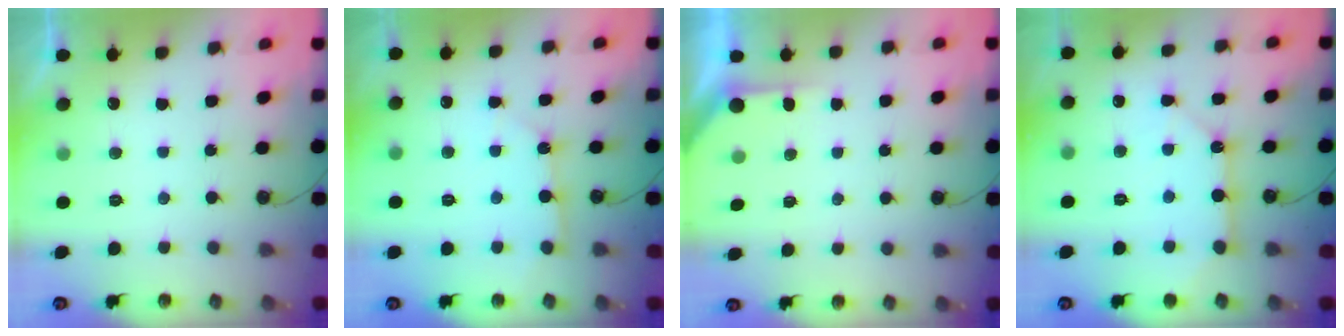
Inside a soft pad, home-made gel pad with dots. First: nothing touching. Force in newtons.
{"total": 3.4, "press": 3.4, "slide": 0.3}
{"total": 1.2, "press": 1.2, "slide": 0.1}
{"total": 10.5, "press": 10.5, "slide": 1.2}